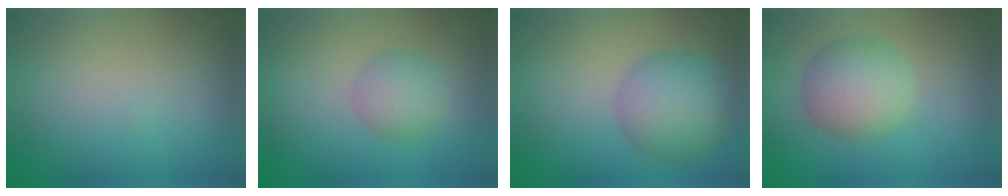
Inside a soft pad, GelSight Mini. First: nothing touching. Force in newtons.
{"total": 2.9, "press": 2.9, "slide": 0.0}
{"total": 6.1, "press": 6.1, "slide": 0.2}
{"total": 5.1, "press": 5.1, "slide": 0.2}